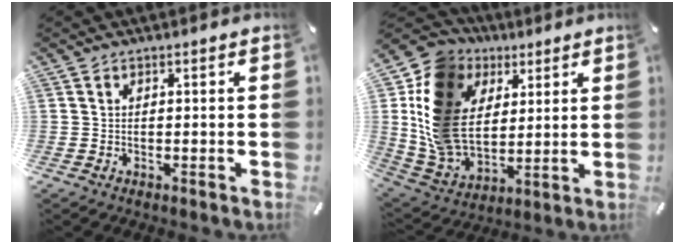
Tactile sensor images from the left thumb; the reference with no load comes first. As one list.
[{"total": 16.7, "force": [3.1, 13.9, 8.8], "torque": [-0.215, -0.020, 0.064]}]